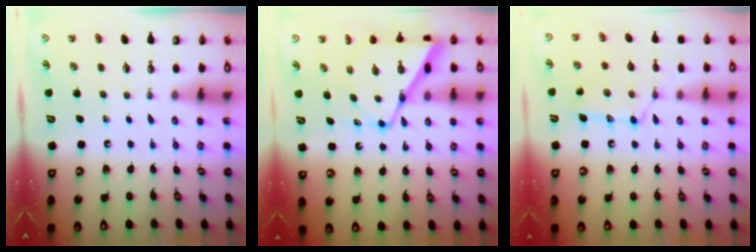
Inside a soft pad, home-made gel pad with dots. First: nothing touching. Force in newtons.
{"total": 12.7, "press": 12.7, "slide": 0.8}
{"total": 13.8, "press": 13.7, "slide": 1.0}